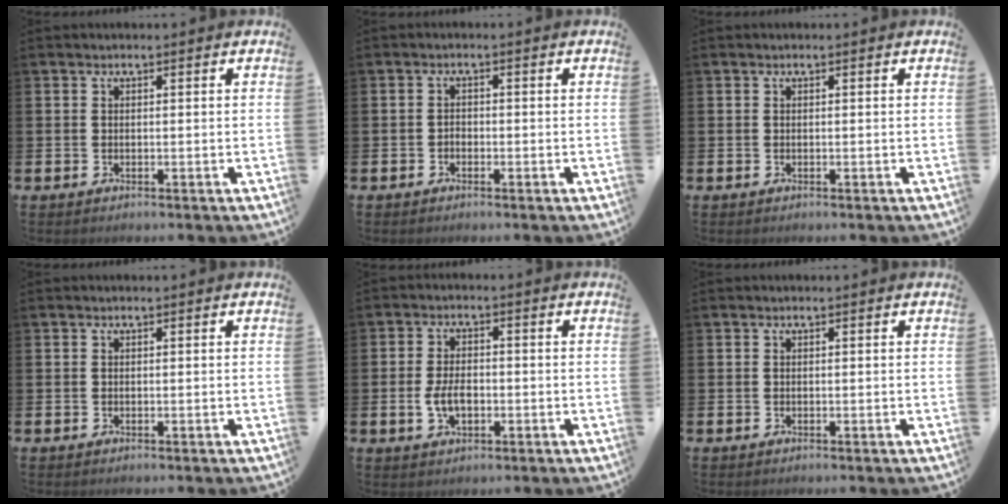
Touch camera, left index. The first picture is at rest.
{"total": 1.1, "force": [-0.8, 0.8, 0.3], "torque": [-0.004, 0.000, -0.016]}
{"total": 0.0}
{"total": 0.0}
{"total": 4.0, "force": [-0.7, 2.4, 3.1], "torque": [-0.056, -0.001, -0.017]}
{"total": 0.0}